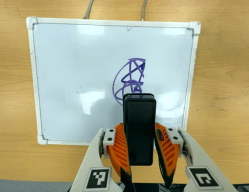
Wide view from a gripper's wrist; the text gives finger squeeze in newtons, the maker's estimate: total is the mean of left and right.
{"total": 8.4, "left": 6.2, "right": 10.7}